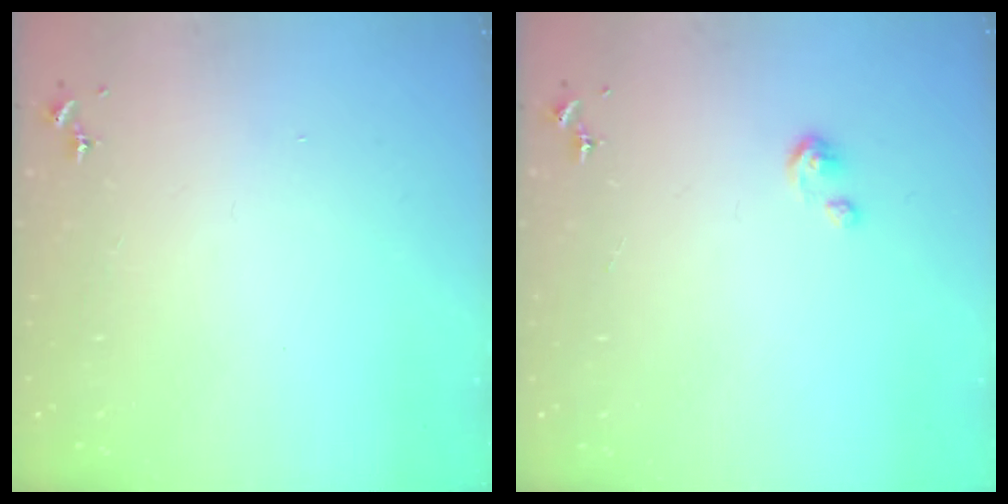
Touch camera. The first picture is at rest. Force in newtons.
{"total": 2.7, "press": 2.7, "slide": 0.3}